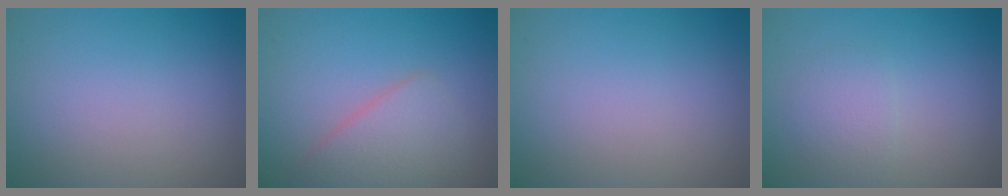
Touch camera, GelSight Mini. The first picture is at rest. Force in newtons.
{"total": 3.5, "press": 3.5, "slide": 0.1}
{"total": 0.0}
{"total": 2.9, "press": 2.9, "slide": 0.2}